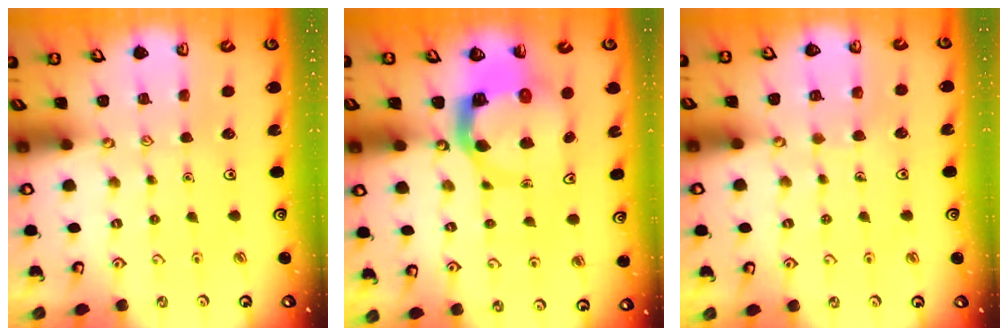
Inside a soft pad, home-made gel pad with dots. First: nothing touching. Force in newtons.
{"total": 6.8, "press": 6.7, "slide": 1.0}
{"total": 4.7, "press": 4.7, "slide": 0.3}